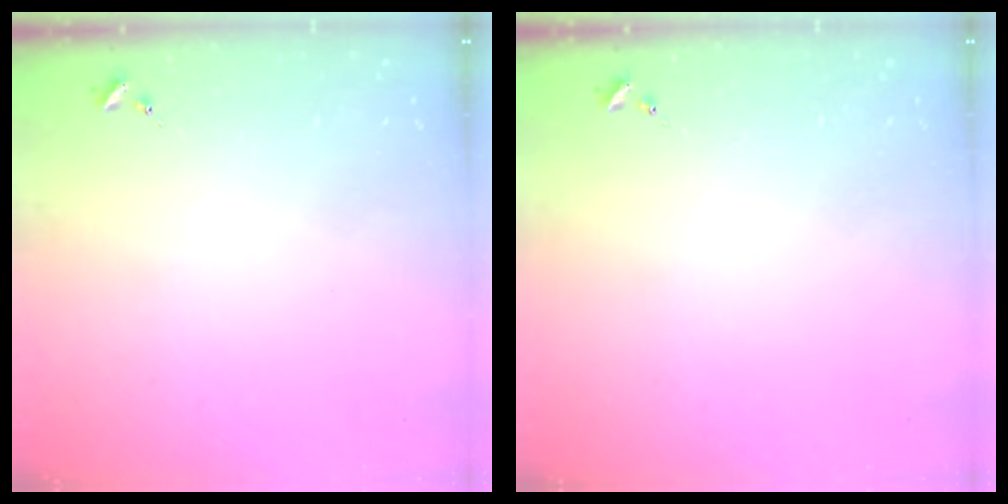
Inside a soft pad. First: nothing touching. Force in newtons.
{"total": 0.0}